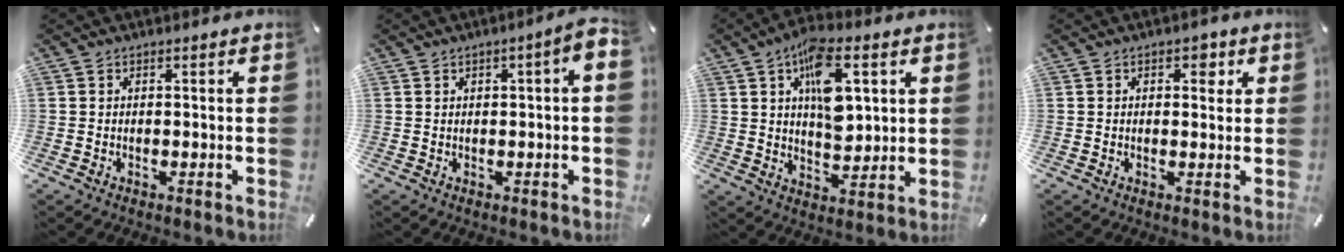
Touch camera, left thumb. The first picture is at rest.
{"total": 3.2, "force": [0.2, 1.2, 2.9], "torque": [-0.052, 0.008, 0.003]}
{"total": 13.4, "force": [4.7, 7.5, 10.0], "torque": [-0.150, -0.006, 0.081]}
{"total": 3.0, "force": [1.1, 2.0, 1.9], "torque": [-0.011, -0.004, 0.009]}